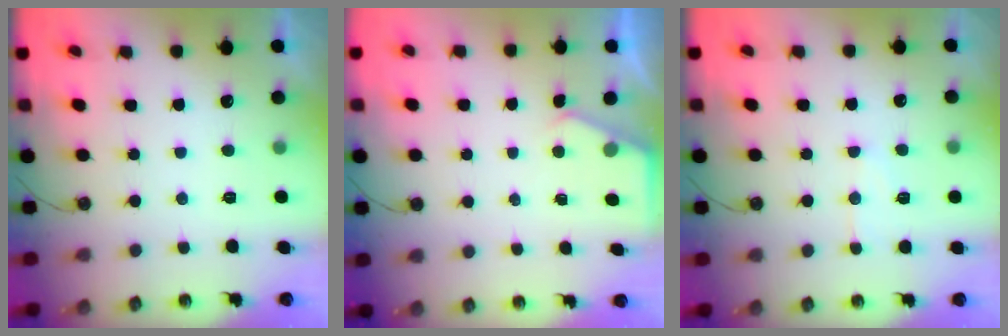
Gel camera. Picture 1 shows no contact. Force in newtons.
{"total": 2.4, "press": 2.4, "slide": 0.4}
{"total": 7.1, "press": 7.1, "slide": 0.5}